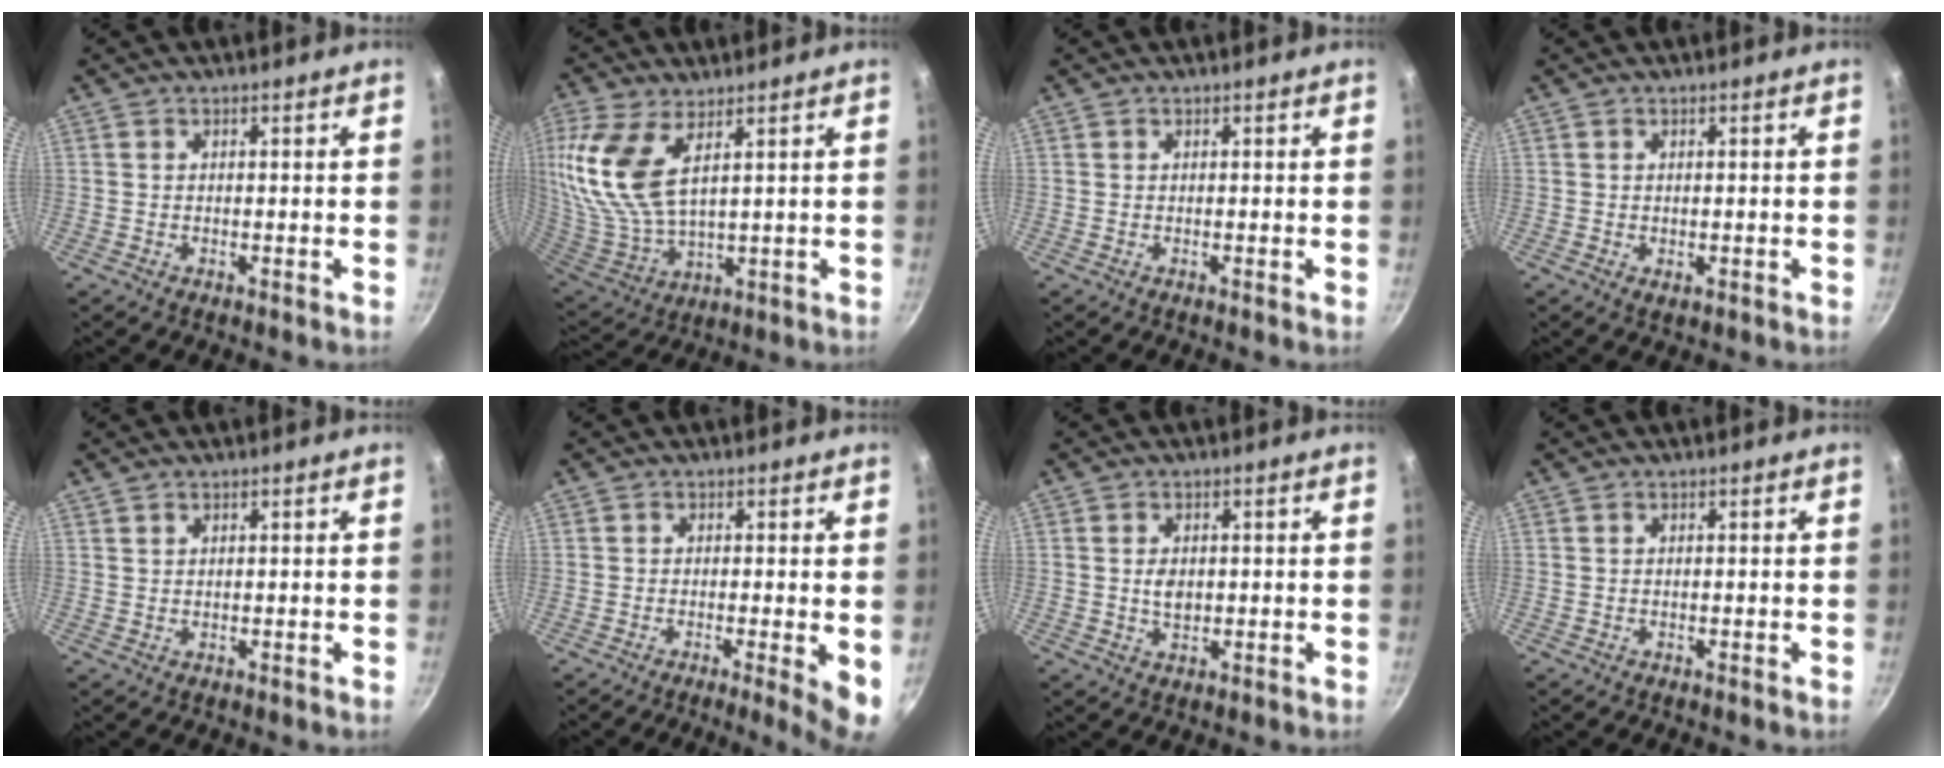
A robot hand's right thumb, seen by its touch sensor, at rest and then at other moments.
{"total": 14.8, "force": [6.2, 7.1, 11.4], "torque": [-0.242, -0.030, 0.132]}
{"total": 0.0}
{"total": 1.0, "force": [0.0, 0.7, 0.7], "torque": [-0.010, -0.002, 0.000]}
{"total": 0.9, "force": [0.7, 0.5, 0.3], "torque": [-0.003, -0.002, 0.012]}
{"total": 5.7, "force": [-1.1, 0.8, 5.5], "torque": [-0.062, -0.005, -0.012]}
{"total": 3.1, "force": [0.3, 2.0, 2.3], "torque": [-0.033, -0.001, 0.006]}
{"total": 0.0}